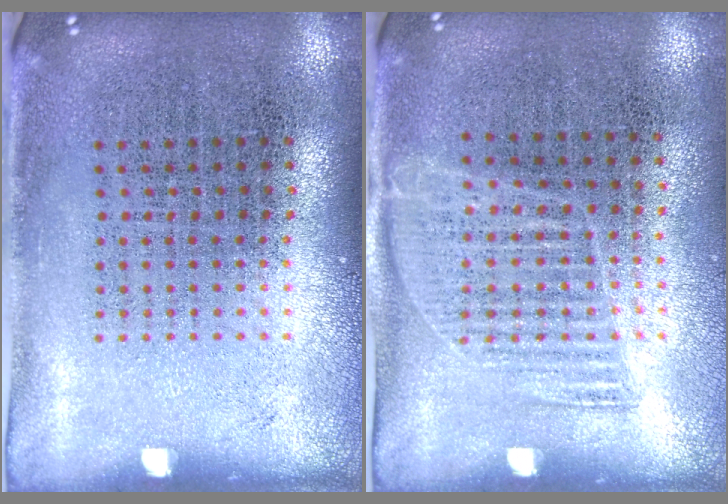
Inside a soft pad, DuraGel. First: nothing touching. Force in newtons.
{"total": 1.2, "press": 1.0, "slide": 0.7}